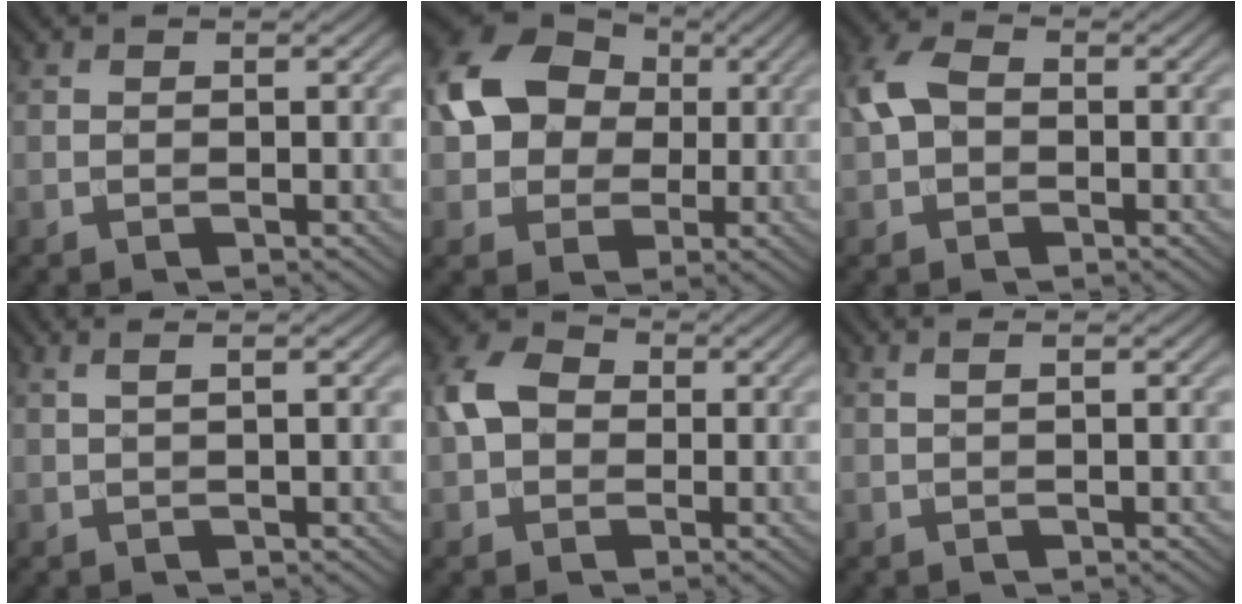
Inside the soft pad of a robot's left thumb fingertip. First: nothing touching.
{"total": 10.6, "force": [1.3, 8.6, 6.1], "torque": [-0.137, 0.015, 0.010]}
{"total": 4.6, "force": [0.2, 3.2, 3.2], "torque": [-0.075, 0.013, -0.005]}
{"total": 2.2, "force": [1.0, 0.6, 1.9], "torque": [-0.021, 0.005, -0.002]}
{"total": 5.4, "force": [0.1, 4.3, 3.2], "torque": [-0.073, 0.011, -0.007]}
{"total": 1.3, "force": [0.6, 0.3, 1.2], "torque": [-0.013, 0.001, 0.001]}